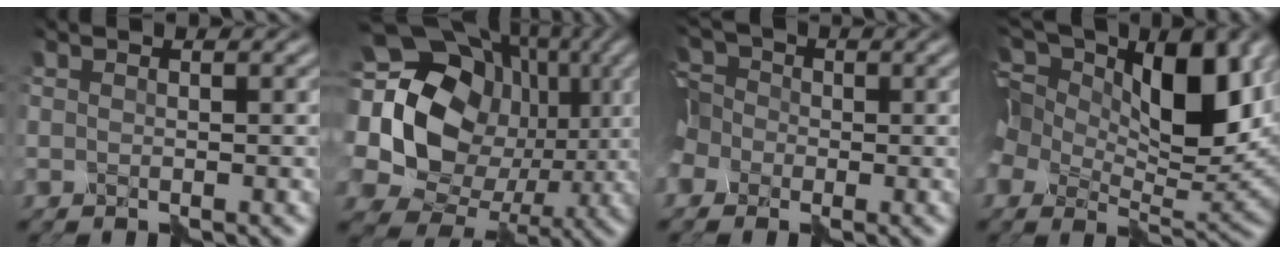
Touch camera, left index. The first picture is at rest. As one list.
[{"total": 20.3, "force": [3.5, 17.1, 10.3], "torque": [-0.229, 0.026, 0.060]}, {"total": 6.8, "force": [-1.9, 5.7, 3.3], "torque": [-0.090, 0.021, -0.060]}, {"total": 14.6, "force": [4.9, 7.7, 11.4], "torque": [-0.221, 0.013, 0.077]}]